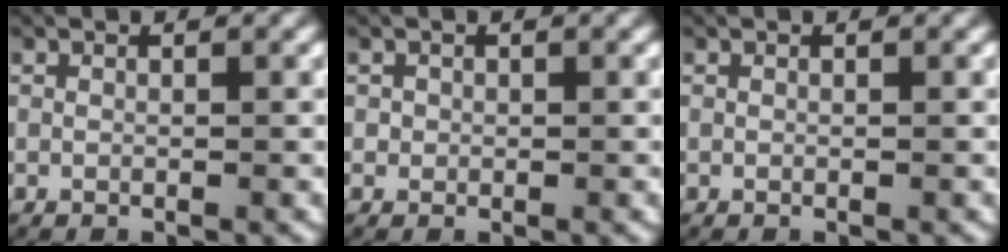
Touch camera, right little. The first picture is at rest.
{"total": 1.0, "force": [-0.1, 1.0, 0.0], "torque": [0.003, 0.003, -0.008]}
{"total": 0.0}